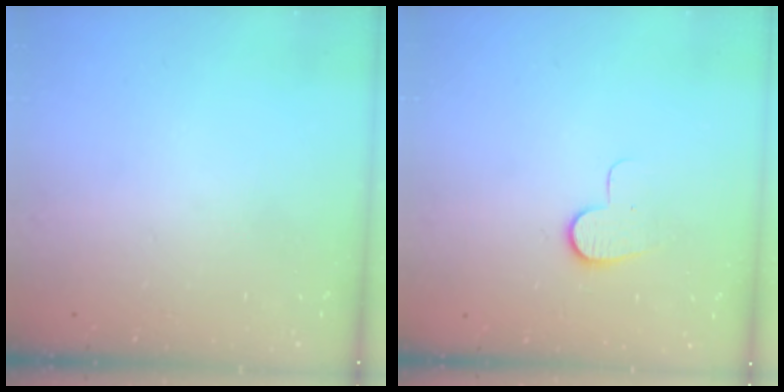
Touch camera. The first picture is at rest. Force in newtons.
{"total": 7.0, "press": 7.0, "slide": 0.6}